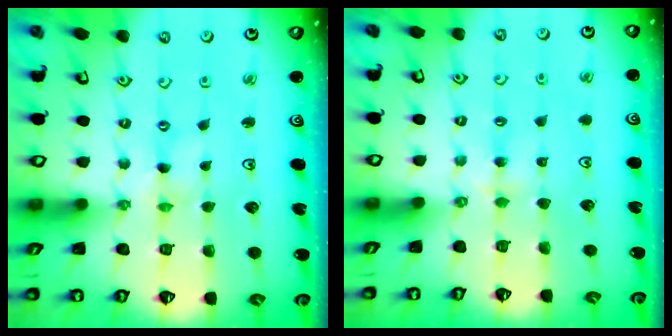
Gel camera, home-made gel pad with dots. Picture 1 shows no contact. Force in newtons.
{"total": 3.4, "press": 3.3, "slide": 0.5}